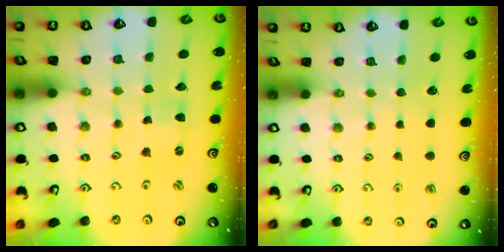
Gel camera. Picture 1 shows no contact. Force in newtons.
{"total": 0.0}